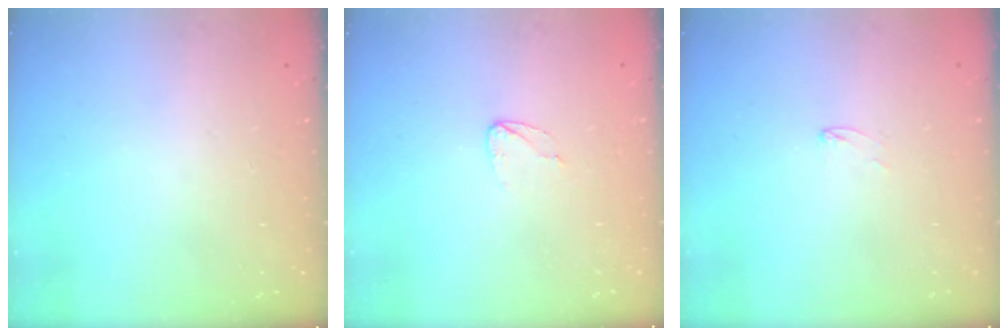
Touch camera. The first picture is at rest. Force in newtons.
{"total": 3.4, "press": 3.4, "slide": 0.3}
{"total": 3.1, "press": 3.1, "slide": 0.2}